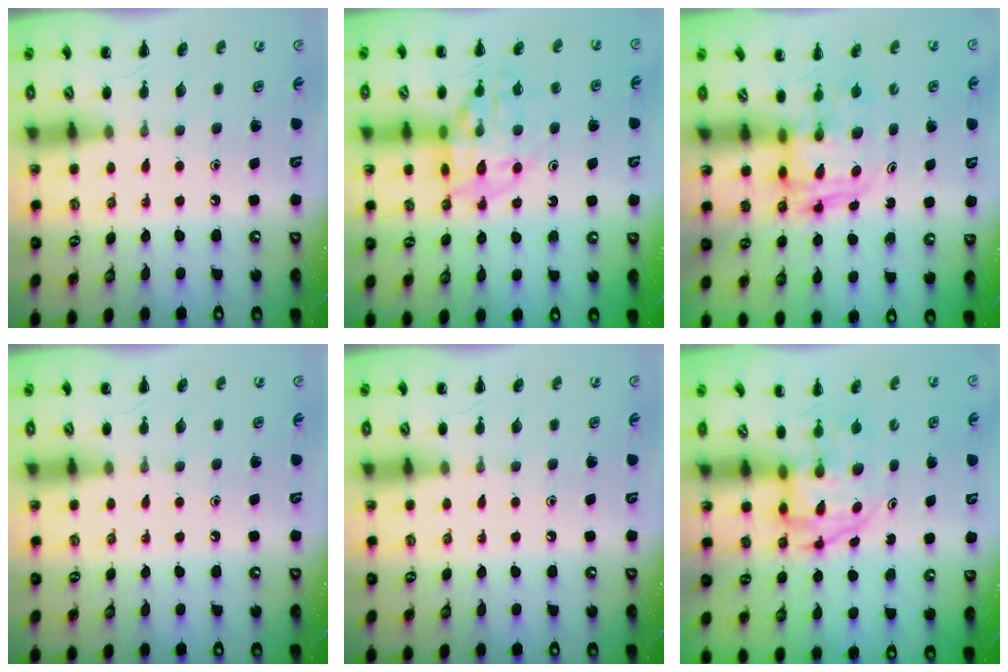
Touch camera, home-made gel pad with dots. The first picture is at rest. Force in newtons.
{"total": 13.0, "press": 12.7, "slide": 2.4}
{"total": 2.8, "press": 2.8, "slide": 0.2}
{"total": 0.0}
{"total": 0.0}
{"total": 3.3, "press": 3.3, "slide": 0.5}